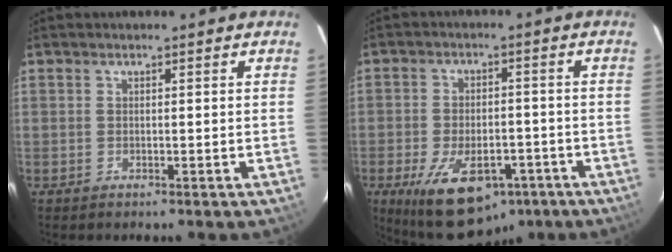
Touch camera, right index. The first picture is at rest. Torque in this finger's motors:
{"motor_torque": [1.64, -0.50, 0.67, 0.16]}